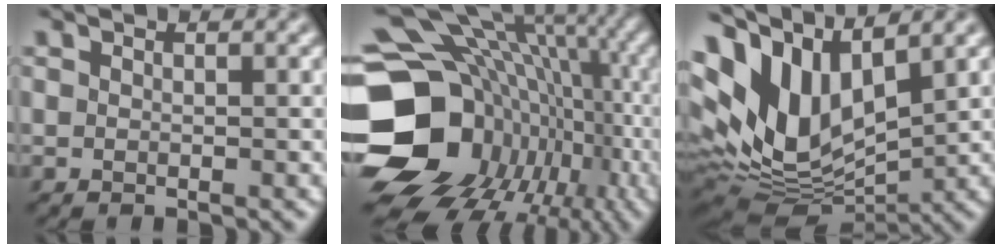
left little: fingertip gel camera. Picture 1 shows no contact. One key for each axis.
{"total": 21.1, "fx": -5.0, "fy": 17.6, "fz": 10.4, "tx": -0.174, "ty": -0.012, "tz": -0.085}
{"total": 11.2, "fx": 4.1, "fy": 5.8, "fz": 8.7, "tx": -0.190, "ty": 0.006, "tz": 0.076}